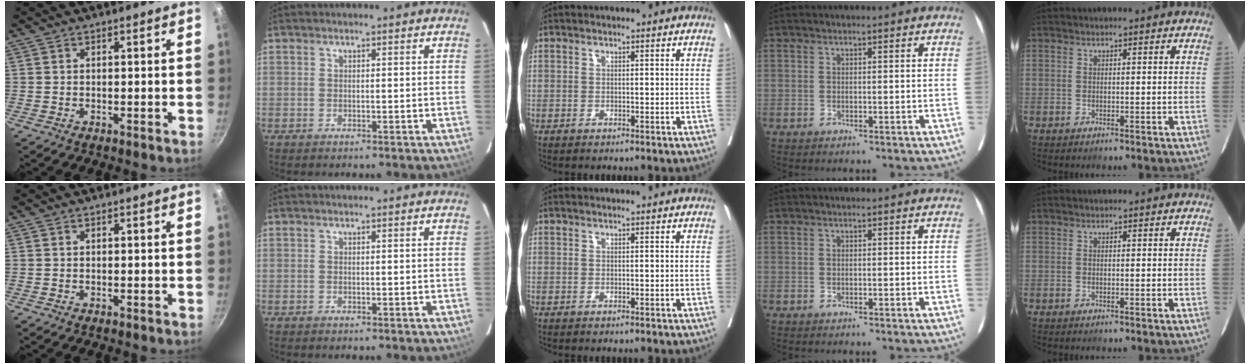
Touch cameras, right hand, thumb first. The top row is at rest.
{}